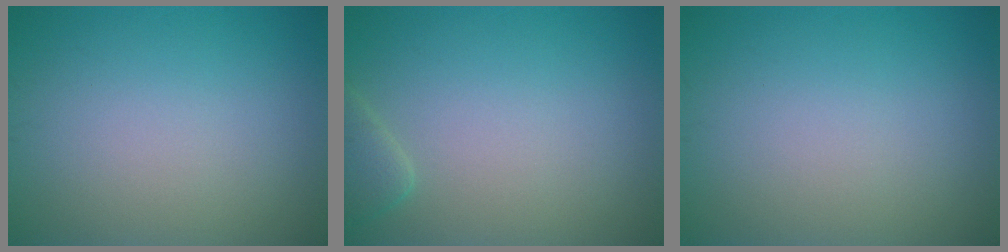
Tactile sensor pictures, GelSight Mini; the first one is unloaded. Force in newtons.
{"total": 1.6, "press": 1.6, "slide": 0.2}
{"total": 0.0}